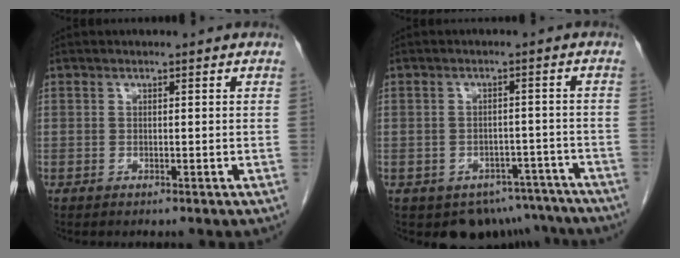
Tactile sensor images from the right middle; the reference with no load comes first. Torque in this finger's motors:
{"motor_torque": [0.07, -0.06, 0.01, 0.03]}